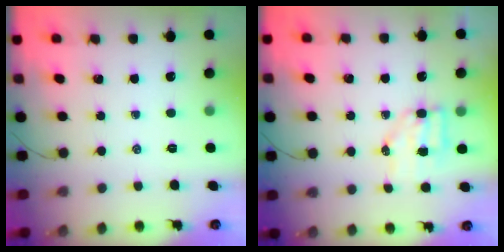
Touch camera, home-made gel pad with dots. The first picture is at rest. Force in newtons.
{"total": 6.3, "press": 6.2, "slide": 0.9}